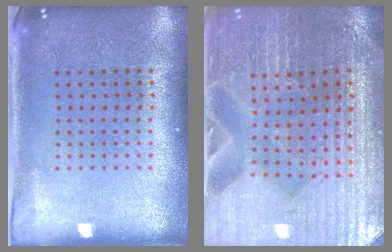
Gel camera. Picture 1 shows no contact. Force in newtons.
{"total": 3.3, "press": 3.3, "slide": 0.3}